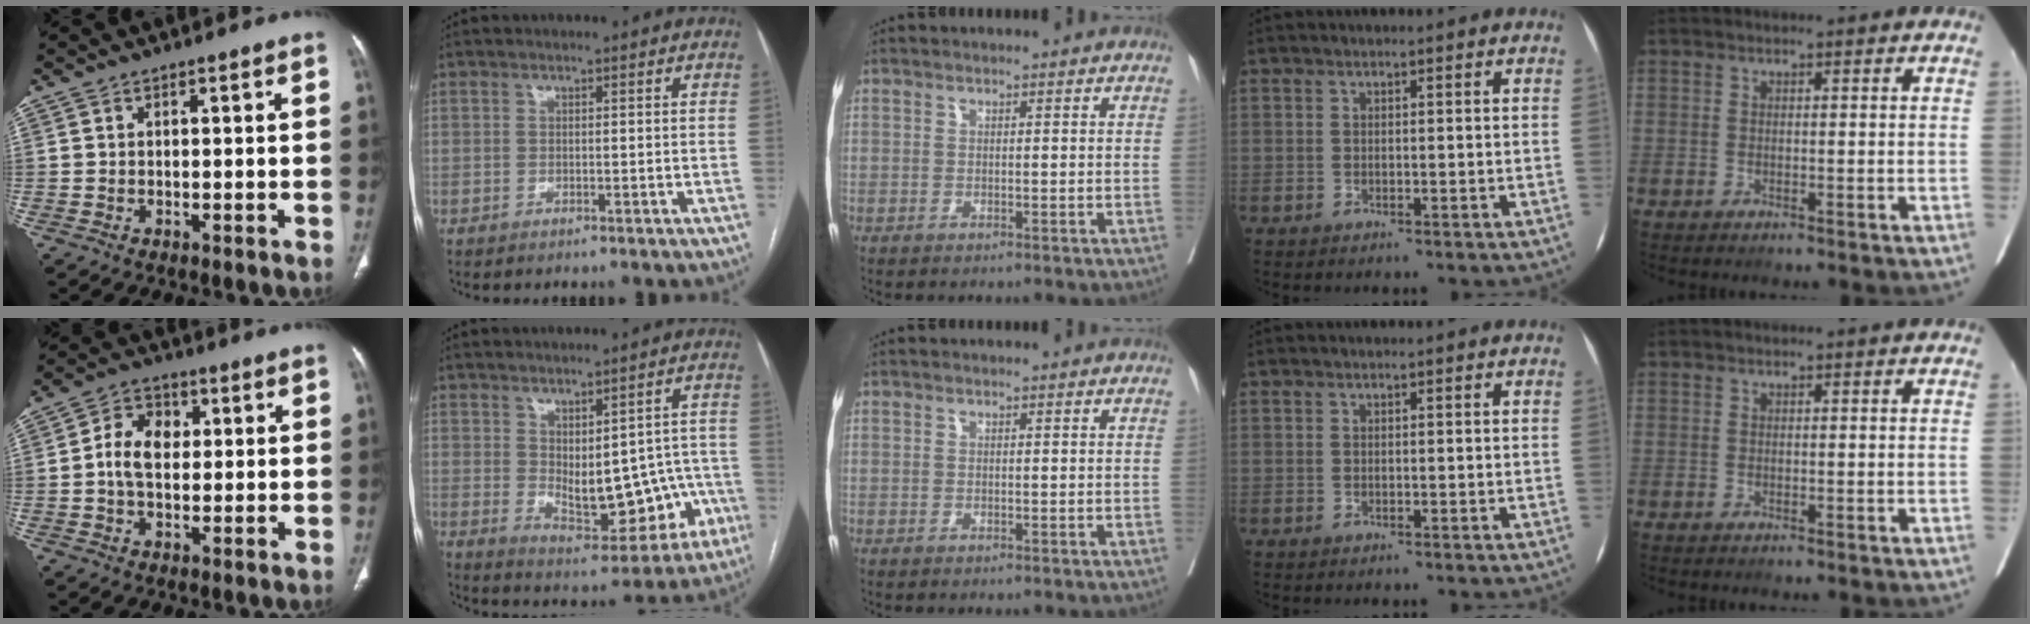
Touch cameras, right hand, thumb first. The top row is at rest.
{"thumb": {"total": 7.4, "force": [0.6, 5.3, 5.1], "torque": [-0.077, 0.014, 0.004]}, "index": {"total": 11.9, "force": [-1.8, 6.4, 9.9], "torque": [-0.120, 0.013, 0.002]}}